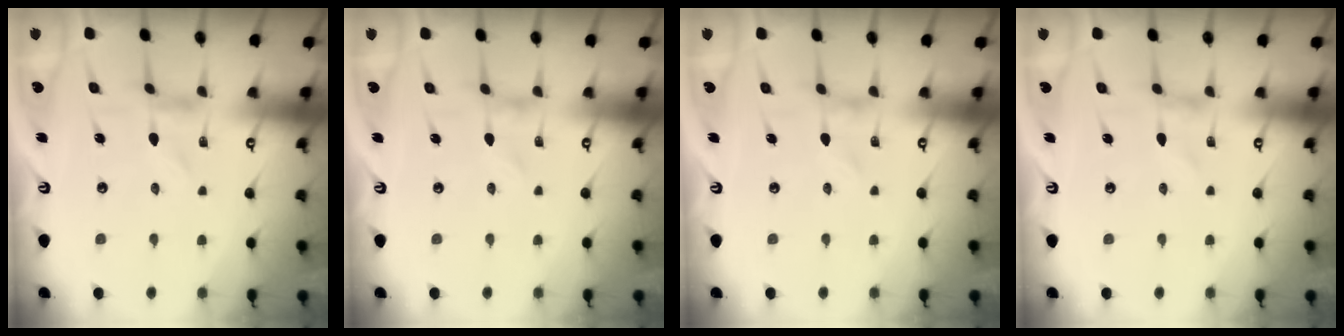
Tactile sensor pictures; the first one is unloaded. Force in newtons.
{"total": 0.0}
{"total": 0.0}
{"total": 0.0}